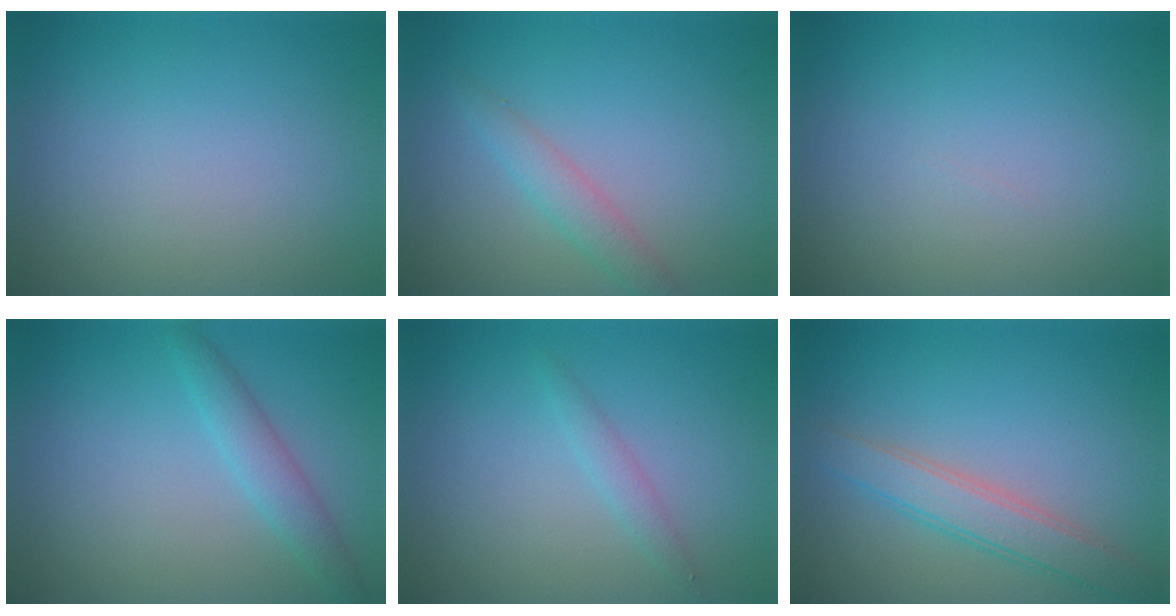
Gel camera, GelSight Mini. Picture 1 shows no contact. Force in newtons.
{"total": 2.1, "press": 2.1, "slide": 0.0}
{"total": 0.0}
{"total": 2.4, "press": 2.4, "slide": 0.0}
{"total": 1.3, "press": 1.3, "slide": 0.1}
{"total": 3.5, "press": 3.5, "slide": 0.2}